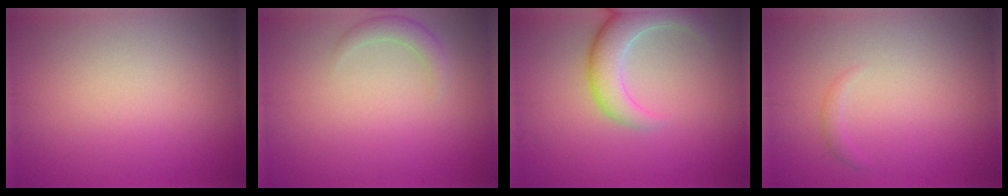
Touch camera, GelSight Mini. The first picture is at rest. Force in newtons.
{"total": 1.7, "press": 1.7, "slide": 0.1}
{"total": 5.4, "press": 5.3, "slide": 0.4}
{"total": 0.7, "press": 0.7, "slide": 0.0}